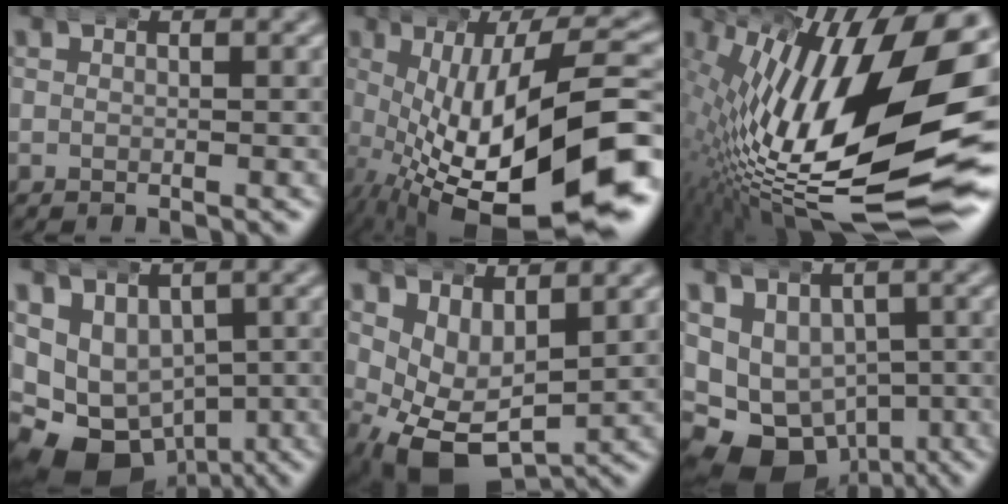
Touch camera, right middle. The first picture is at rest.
{"total": 15.9, "force": [-3.6, 6.8, 13.9], "torque": [-0.215, -0.026, -0.024]}
{"total": 21.6, "force": [-3.0, 8.7, 19.5], "torque": [-0.292, -0.008, -0.020]}
{"total": 12.6, "force": [-3.2, 10.7, 5.8], "torque": [-0.146, -0.060, -0.038]}
{"total": 6.5, "force": [-0.1, 4.6, 4.6], "torque": [-0.095, -0.028, 0.003]}
{"total": 12.6, "force": [-4.1, 10.4, 5.9], "torque": [-0.141, -0.062, -0.050]}